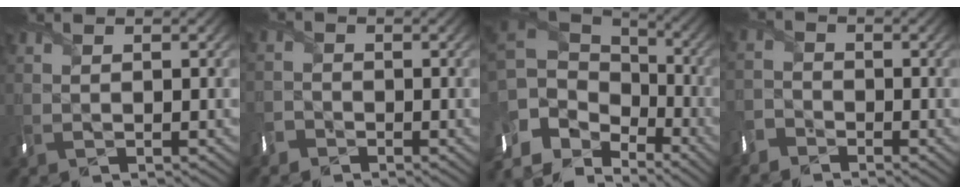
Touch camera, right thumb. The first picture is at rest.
{"total": 2.0, "force": [-1.5, 0.8, -1.1], "torque": [0.027, -0.007, -0.039]}
{"total": 12.5, "force": [-4.2, 8.9, 7.6], "torque": [-0.204, -0.027, -0.041]}
{"total": 2.8, "force": [-2.5, 0.9, -0.9], "torque": [0.022, -0.008, -0.063]}